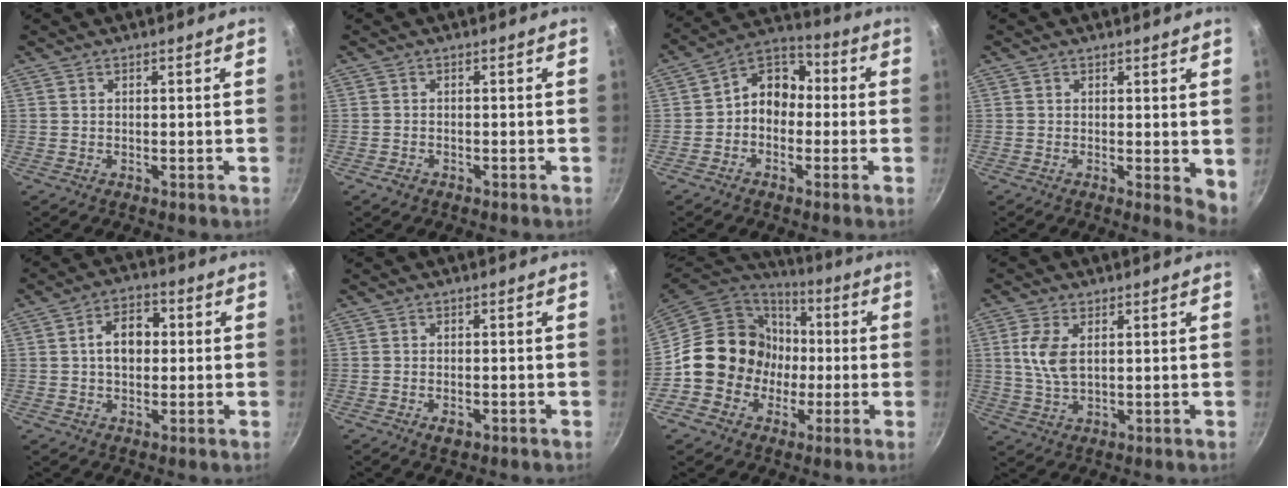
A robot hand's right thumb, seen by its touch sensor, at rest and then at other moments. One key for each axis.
{"total": 1.5, "fx": -1.0, "fy": 0.9, "fz": 0.6, "tx": -0.015, "ty": 0.012, "tz": -0.016}
{"total": 8.9, "fx": -1.1, "fy": 7.1, "fz": 5.3, "tx": -0.045, "ty": 0.040, "tz": -0.042}
{"total": 3.9, "fx": 0.3, "fy": 1.8, "fz": 3.5, "tx": -0.040, "ty": -0.009, "tz": 0.002}
{"total": 7.5, "fx": 0.6, "fy": 5.2, "fz": 5.3, "tx": -0.052, "ty": 0.020, "tz": 0.002}
{"total": 2.3, "fx": -1.1, "fy": 1.3, "fz": 1.6, "tx": -0.027, "ty": 0.005, "tz": -0.017}
{"total": 16.7, "fx": -1.4, "fy": 15.5, "fz": 6.0, "tx": -0.062, "ty": 0.042, "tz": -0.023}
{"total": 6.6, "fx": 1.4, "fy": 3.6, "fz": 5.4, "tx": -0.113, "ty": -0.003, "tz": 0.030}